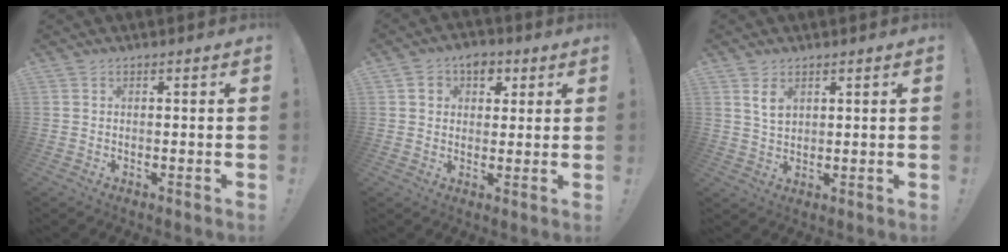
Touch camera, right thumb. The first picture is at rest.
{"total": 6.6, "force": [2.5, 5.6, 2.4], "torque": [-0.028, -0.004, 0.047]}
{"total": 4.6, "force": [2.4, 2.6, 3.0], "torque": [-0.043, -0.010, 0.042]}